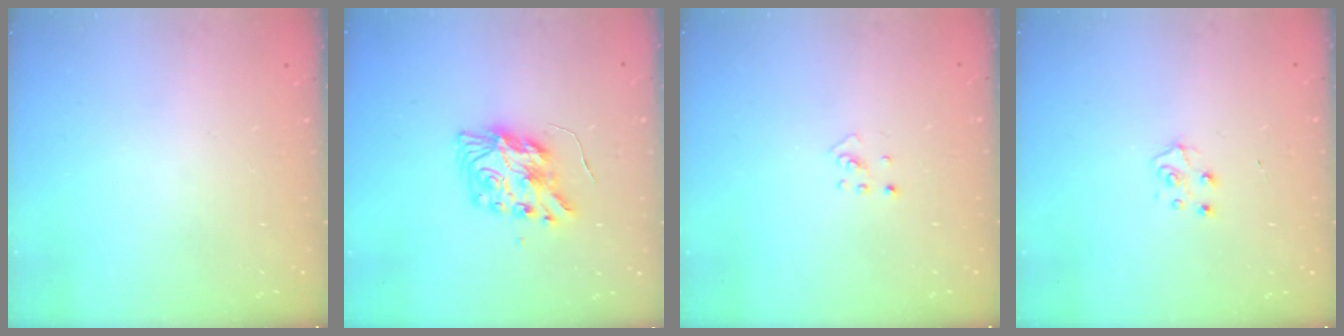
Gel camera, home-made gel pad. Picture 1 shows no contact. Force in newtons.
{"total": 9.8, "press": 9.8, "slide": 0.9}
{"total": 2.5, "press": 2.4, "slide": 0.5}
{"total": 5.7, "press": 5.7, "slide": 0.5}